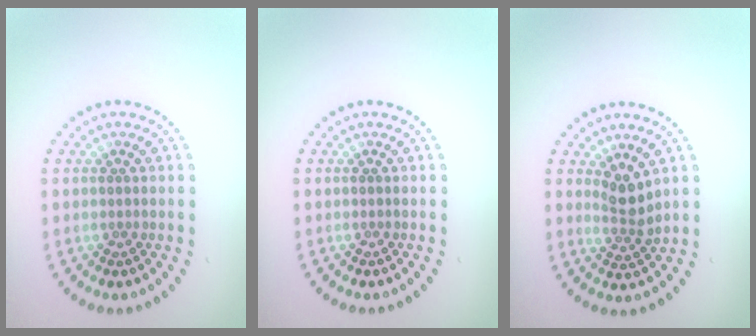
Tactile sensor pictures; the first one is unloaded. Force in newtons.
{"total": 0.0}
{"total": 2.4, "press": 1.8, "slide": 1.6}